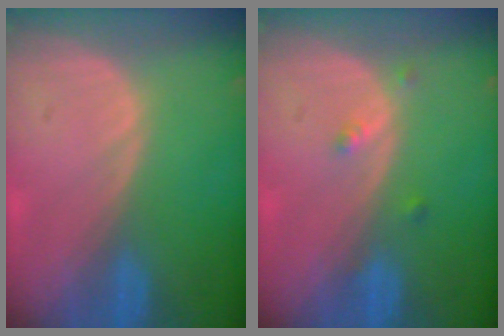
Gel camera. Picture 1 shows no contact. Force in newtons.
{"total": 1.9, "press": 1.5, "slide": 1.0}